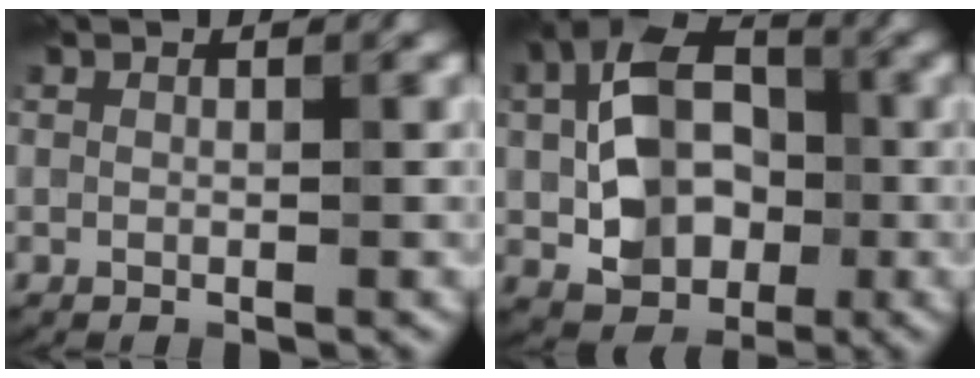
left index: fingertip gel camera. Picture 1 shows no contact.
{"total": 9.9, "force": [-0.5, 7.2, 6.9], "torque": [-0.116, 0.008, -0.016]}